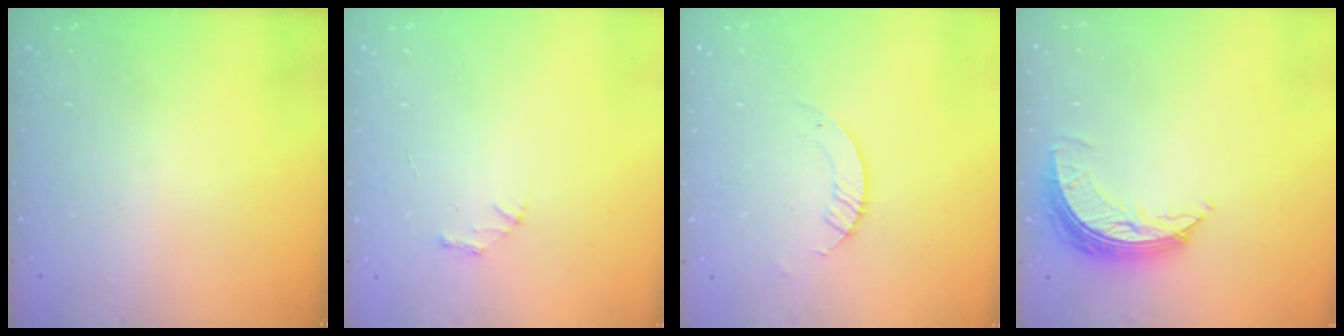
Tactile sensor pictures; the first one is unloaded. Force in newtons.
{"total": 2.1, "press": 2.1, "slide": 0.2}
{"total": 2.8, "press": 2.8, "slide": 0.2}
{"total": 8.4, "press": 8.4, "slide": 0.7}